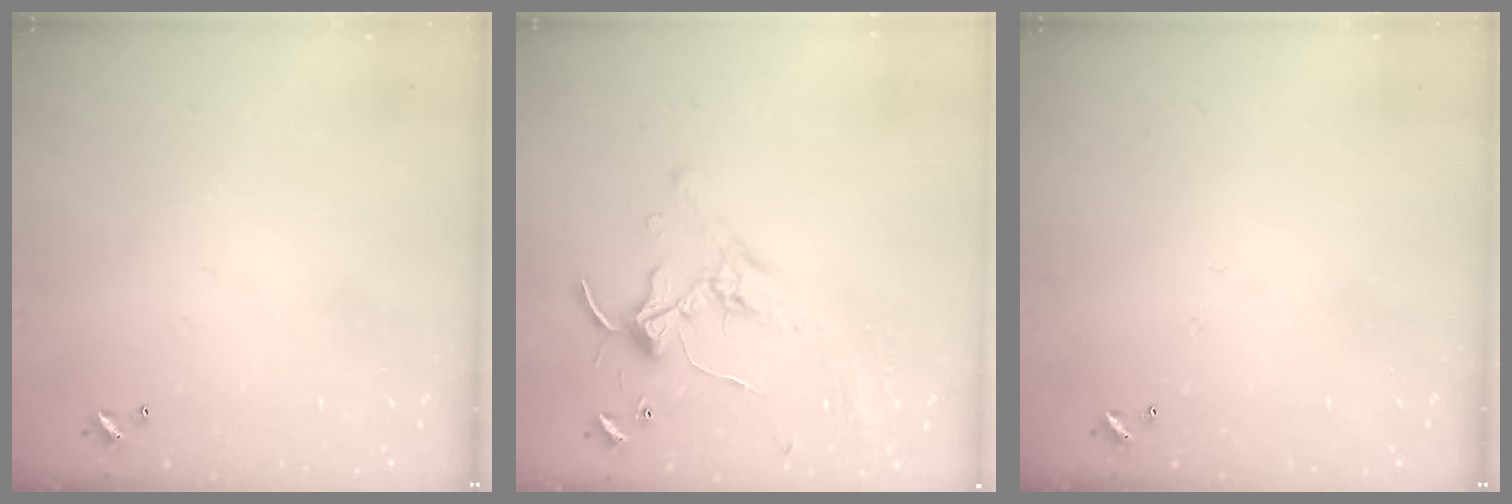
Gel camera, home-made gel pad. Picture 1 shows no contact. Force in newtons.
{"total": 0.9, "press": 0.8, "slide": 0.4}
{"total": 0.0}